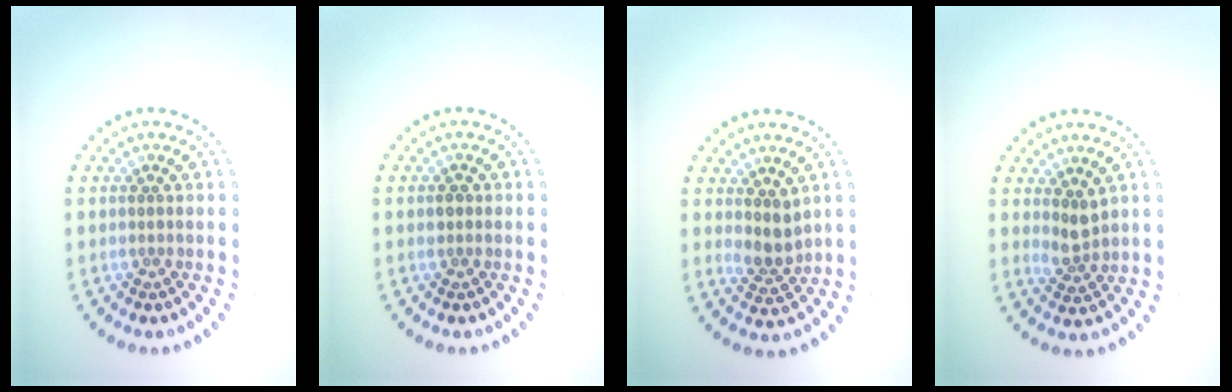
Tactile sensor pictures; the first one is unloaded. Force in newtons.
{"total": 0.9, "press": 0.8, "slide": 0.3}
{"total": 2.4, "press": 1.9, "slide": 1.5}
{"total": 1.9, "press": 1.5, "slide": 1.2}